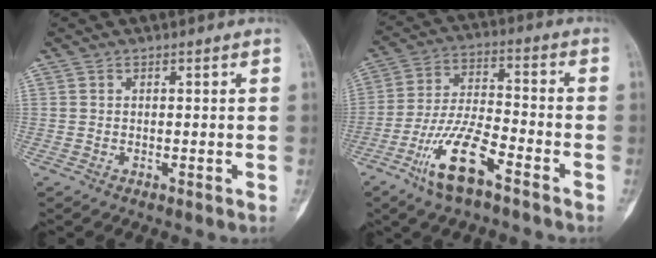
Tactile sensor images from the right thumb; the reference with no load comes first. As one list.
[{"total": 12.4, "force": [-7.2, 3.6, 9.5], "torque": [-0.197, 0.040, -0.135]}]